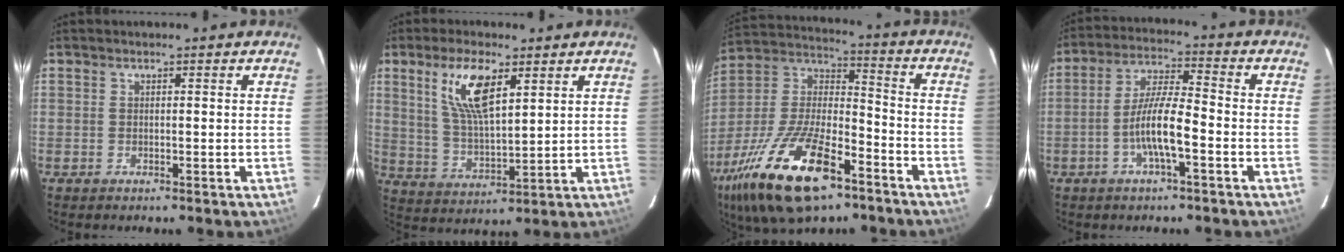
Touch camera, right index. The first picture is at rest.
{"total": 10.6, "force": [5.1, 3.5, 8.6], "torque": [-0.166, 0.005, 0.105]}
{"total": 24.2, "force": [-14.0, 9.7, 17.2], "torque": [-0.351, -0.022, -0.249]}
{"total": 8.2, "force": [-3.2, 1.2, 7.4], "torque": [-0.152, 0.003, -0.060]}